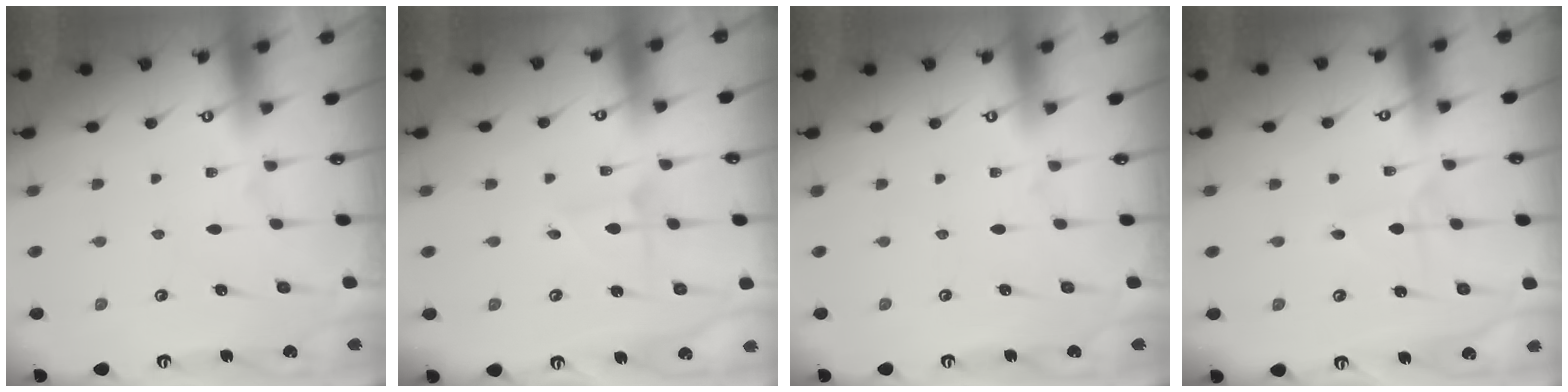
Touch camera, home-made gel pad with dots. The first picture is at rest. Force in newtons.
{"total": 2.2, "press": 2.2, "slide": 0.1}
{"total": 0.0}
{"total": 1.6, "press": 1.6, "slide": 0.2}